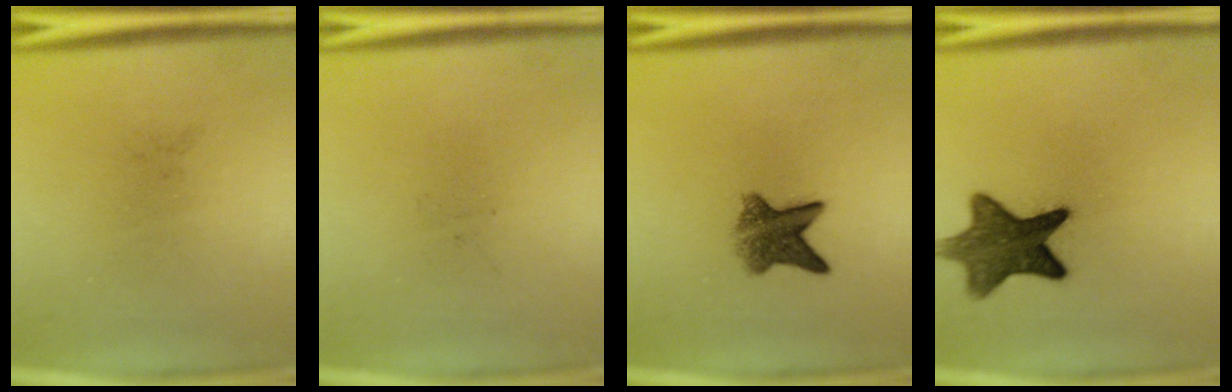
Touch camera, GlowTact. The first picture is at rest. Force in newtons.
{"total": 0.0}
{"total": 5.9}
{"total": 10.7}